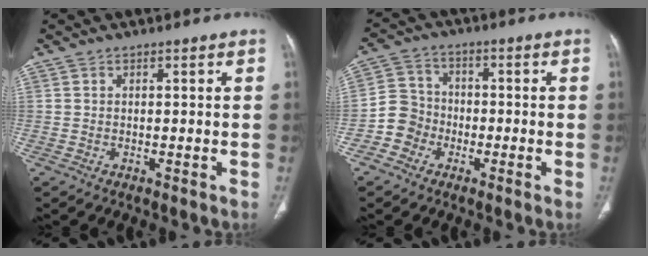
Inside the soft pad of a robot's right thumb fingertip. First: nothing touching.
{"total": 6.4, "force": [-2.5, 5.8, 0.9], "torque": [0.008, 0.024, -0.057]}